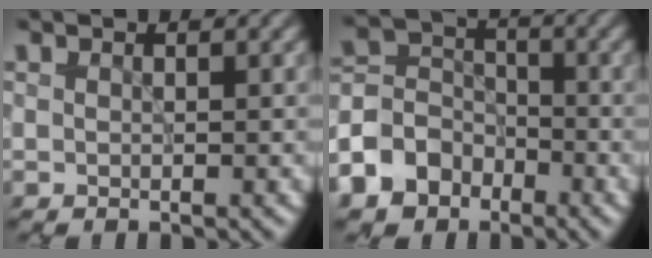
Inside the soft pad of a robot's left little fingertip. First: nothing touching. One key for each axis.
{"total": 6.8, "fx": -3.6, "fy": 5.3, "fz": 2.3, "tx": -0.048, "ty": 0.006, "tz": -0.089}